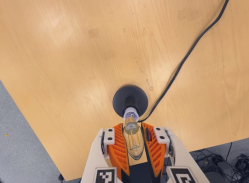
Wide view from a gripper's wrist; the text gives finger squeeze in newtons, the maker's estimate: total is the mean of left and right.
{"total": 23.8, "left": 26.1, "right": 21.6}